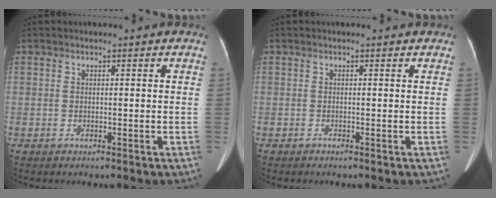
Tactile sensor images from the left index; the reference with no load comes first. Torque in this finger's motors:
{"motor_torque": [-0.19, 0.03, -0.02, 0.00]}